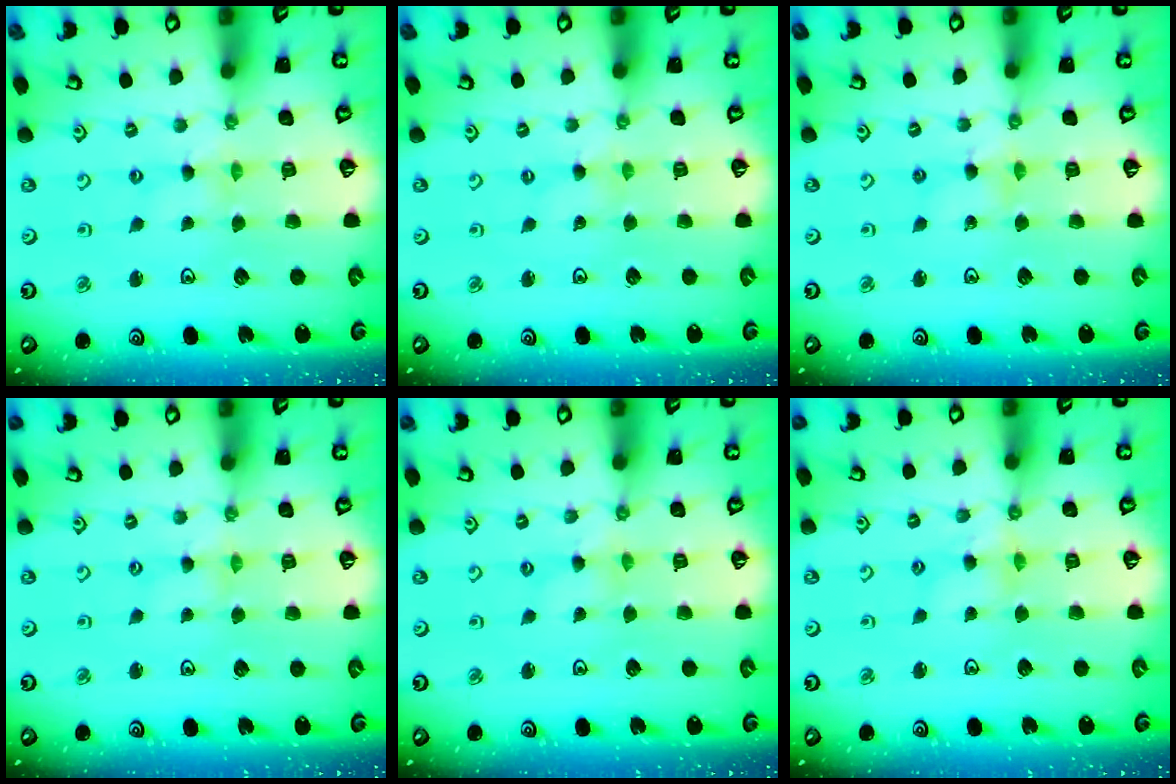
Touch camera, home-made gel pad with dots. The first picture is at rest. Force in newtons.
{"total": 0.0}
{"total": 2.6, "press": 2.6, "slide": 0.3}
{"total": 1.2, "press": 1.1, "slide": 0.2}
{"total": 0.0}
{"total": 6.2, "press": 6.2, "slide": 0.4}